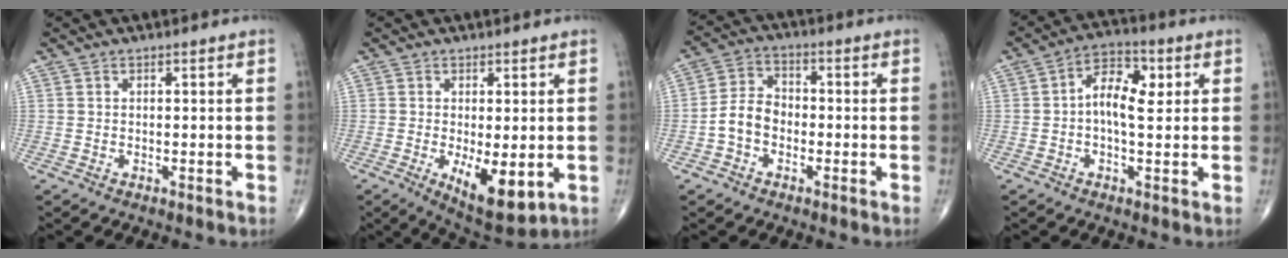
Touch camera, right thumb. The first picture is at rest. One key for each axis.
{"total": 9.1, "fx": -2.0, "fy": 3.6, "fz": 8.1, "tx": -0.117, "ty": -0.024, "tz": -0.021}
{"total": 6.5, "fx": -2.0, "fy": 4.8, "fz": 4.0, "tx": -0.062, "ty": 0.027, "tz": -0.050}
{"total": 8.0, "fx": 0.9, "fy": 4.2, "fz": 6.7, "tx": -0.099, "ty": 0.018, "tz": 0.008}